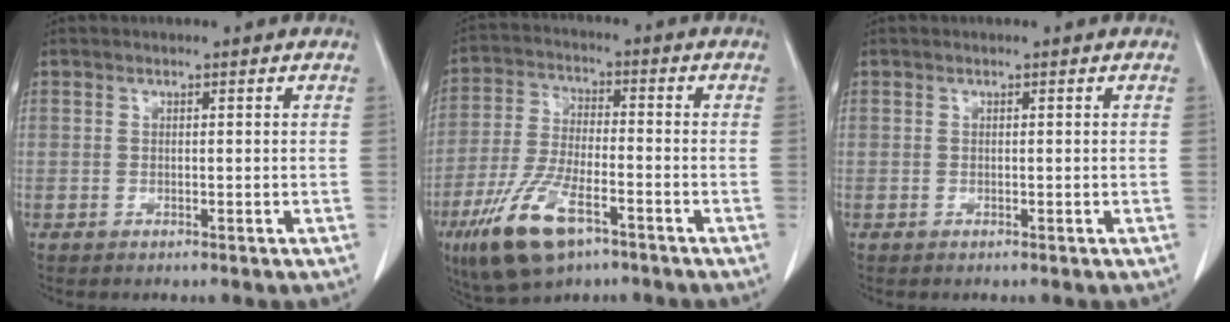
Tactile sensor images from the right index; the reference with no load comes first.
{"total": 12.4, "force": [-7.0, 4.2, 9.4], "torque": [-0.200, -0.015, -0.124]}
{"total": 0.0}